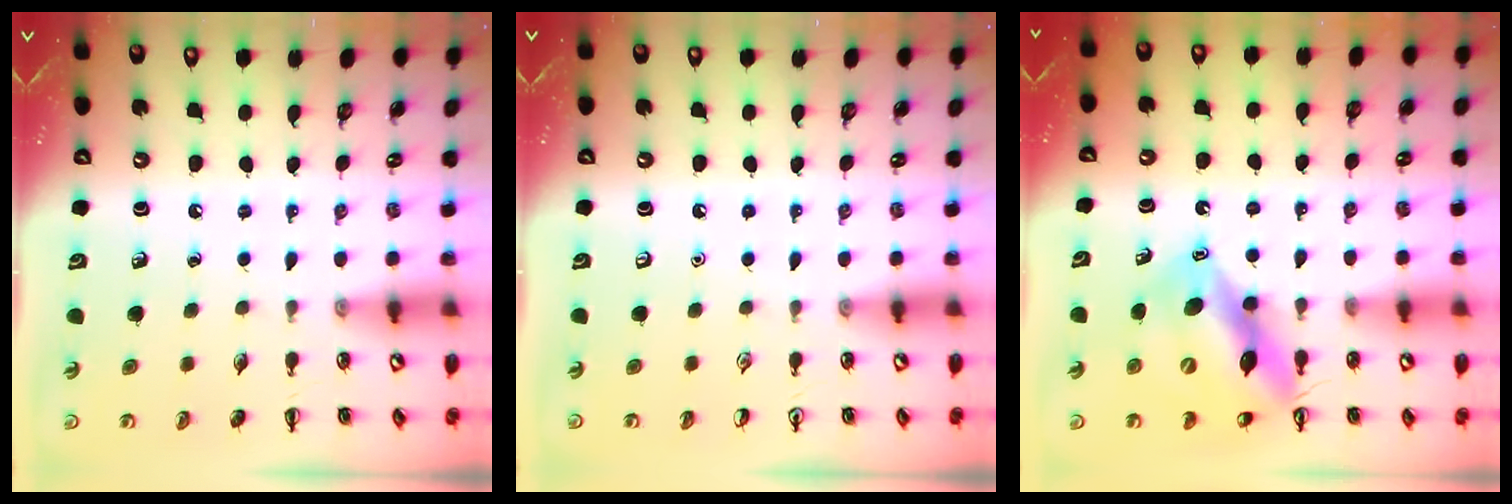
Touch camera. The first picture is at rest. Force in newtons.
{"total": 0.0}
{"total": 13.4, "press": 12.8, "slide": 4.1}